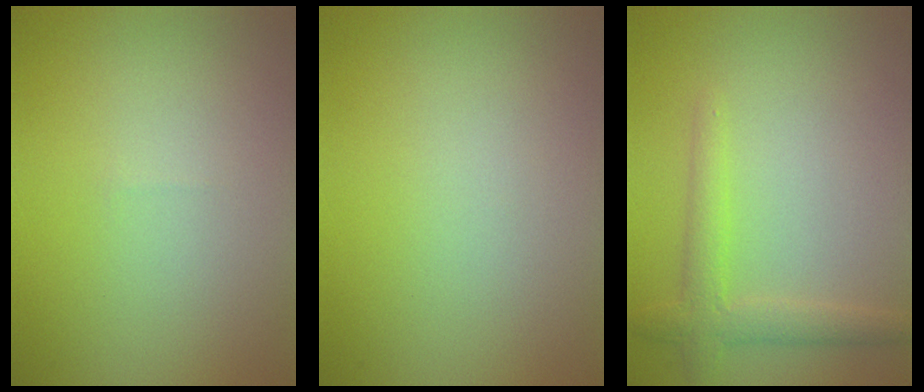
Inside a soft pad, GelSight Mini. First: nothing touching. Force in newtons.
{"total": 0.0}
{"total": 2.7, "press": 2.7, "slide": 0.1}